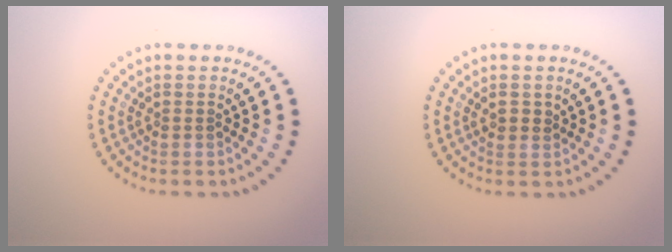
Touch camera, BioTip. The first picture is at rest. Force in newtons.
{"total": 0.9, "press": 0.8, "slide": 0.3}